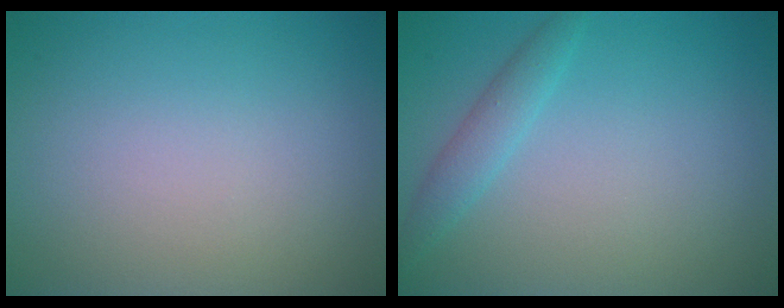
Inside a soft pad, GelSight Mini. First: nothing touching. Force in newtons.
{"total": 1.8, "press": 1.8, "slide": 0.1}